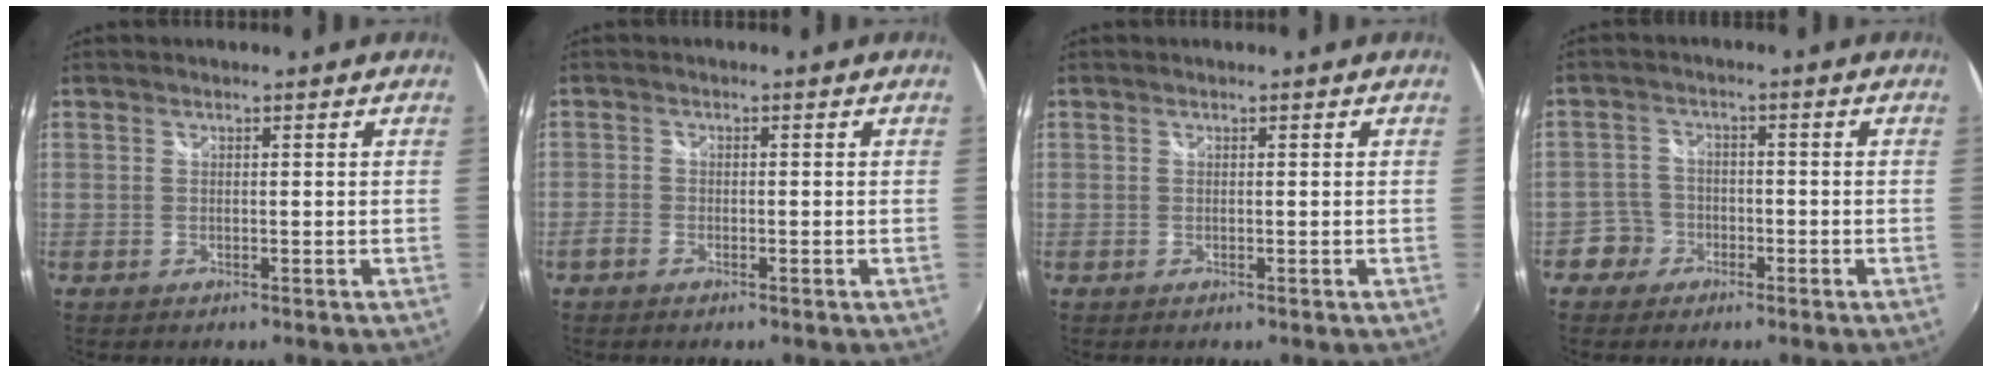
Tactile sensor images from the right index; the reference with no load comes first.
{"total": 2.1, "force": [-1.6, 1.1, 0.8], "torque": [-0.027, -0.002, -0.032]}
{"total": 0.0}
{"total": 4.3, "force": [-2.3, 3.7, -0.1], "torque": [0.001, 0.018, -0.043]}